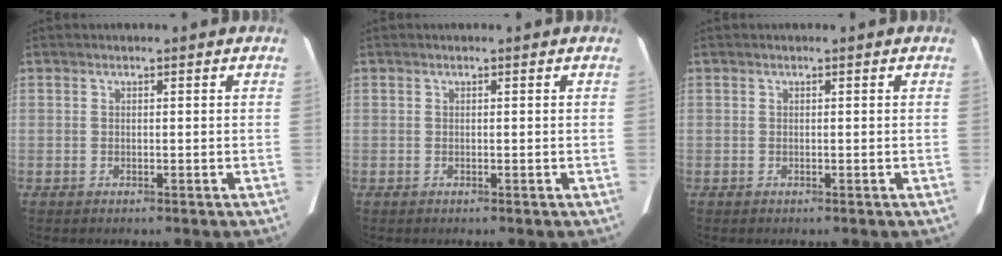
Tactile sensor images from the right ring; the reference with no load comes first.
{"total": 0.0}
{"total": 0.0}